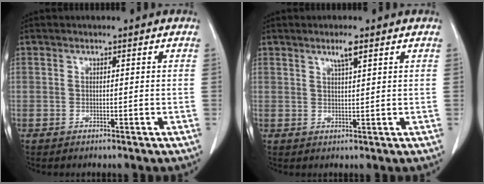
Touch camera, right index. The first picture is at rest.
{"total": 2.5, "force": [1.6, 0.1, 1.9], "torque": [-0.039, -0.001, 0.029]}